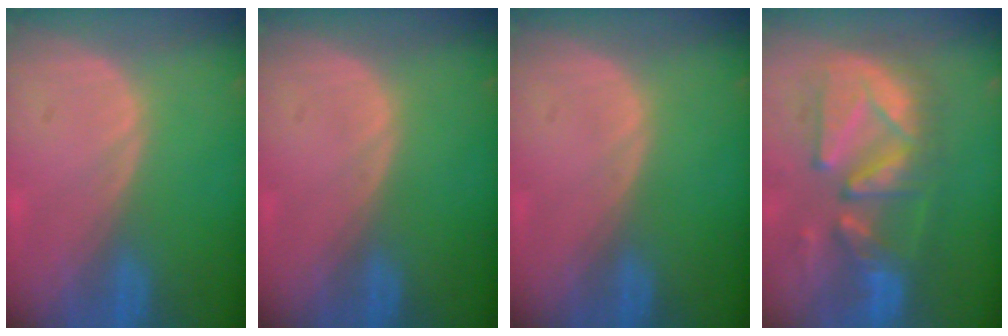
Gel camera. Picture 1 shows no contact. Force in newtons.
{"total": 0.0}
{"total": 0.0}
{"total": 11.1, "press": 10.7, "slide": 3.1}